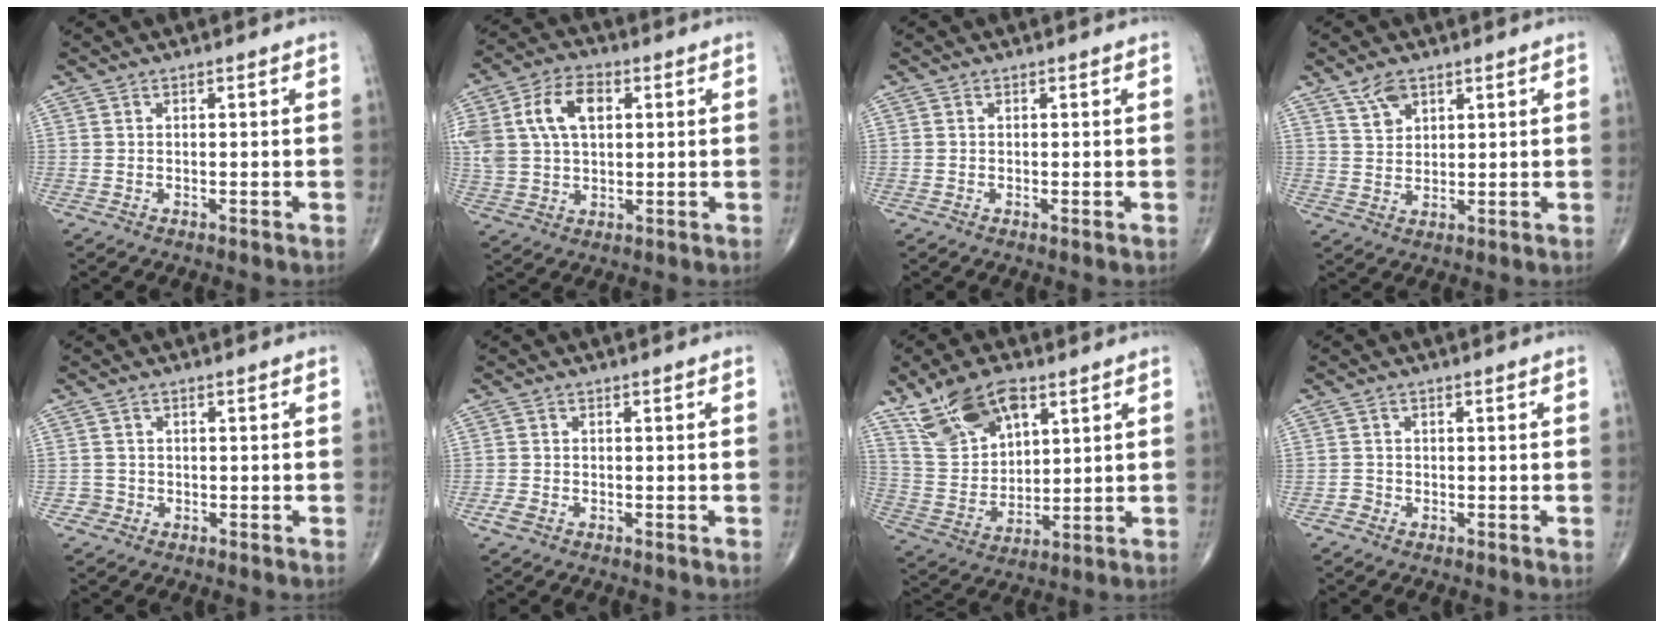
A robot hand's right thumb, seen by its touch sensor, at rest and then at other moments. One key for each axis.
{"total": 13.8, "fx": 3.7, "fy": 8.8, "fz": 10.0, "tx": -0.205, "ty": 0.009, "tz": 0.069}
{"total": 0.8, "fx": -0.2, "fy": 0.2, "fz": 0.7, "tx": -0.015, "ty": -0.003, "tz": -0.003}
{"total": 4.5, "fx": 3.0, "fy": 2.4, "fz": 2.3, "tx": -0.029, "ty": -0.015, "tz": 0.061}
{"total": 1.5, "fx": -0.6, "fy": 1.4, "fz": -0.3, "tx": 0.022, "ty": 0.009, "tz": -0.017}
{"total": 1.9, "fx": -1.0, "fy": 1.1, "fz": 1.2, "tx": -0.031, "ty": 0.001, "tz": -0.021}
{"total": 14.1, "fx": 8.3, "fy": 7.0, "fz": 8.9, "tx": -0.146, "ty": -0.023, "tz": 0.169}
{"total": 1.1, "fx": -0.7, "fy": 0.9, "fz": -0.1, "tx": 0.011, "ty": 0.006, "tz": -0.020}